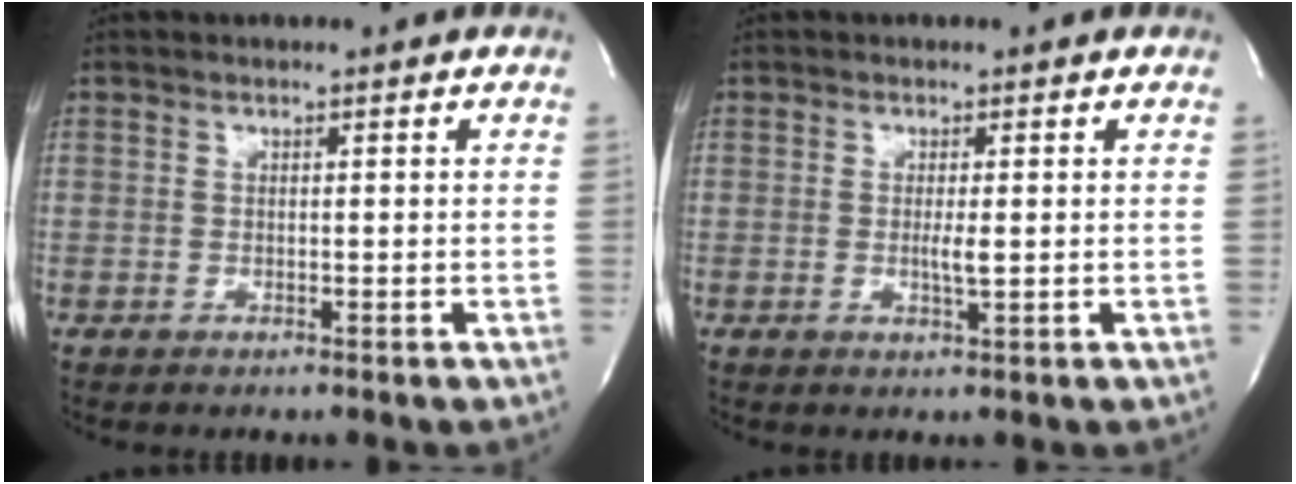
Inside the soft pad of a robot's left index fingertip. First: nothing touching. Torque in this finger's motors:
{"motor_torque": [0.24, 0.16, 0.00, 0.06]}